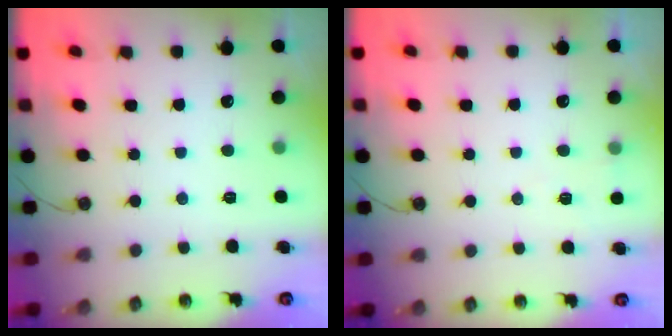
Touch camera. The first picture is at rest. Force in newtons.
{"total": 4.0, "press": 3.4, "slide": 2.2}